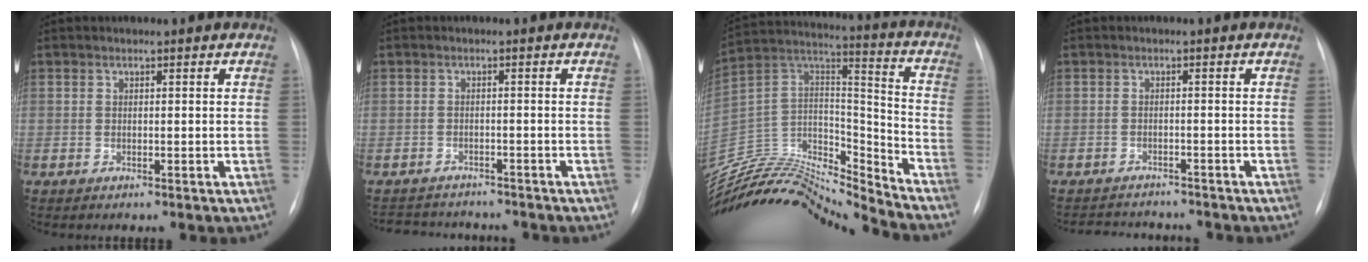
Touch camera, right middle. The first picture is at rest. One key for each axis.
{"total": 7.6, "fx": -7.2, "fy": 2.0, "fz": 1.4, "tx": -0.023, "ty": 0.007, "tz": -0.097}
{"total": 21.9, "fx": -21.1, "fy": 1.6, "fz": 5.4, "tx": -0.102, "ty": 0.046, "tz": -0.362}
{"total": 6.7, "fx": -6.4, "fy": 1.4, "fz": 1.1, "tx": -0.015, "ty": 0.005, "tz": -0.086}